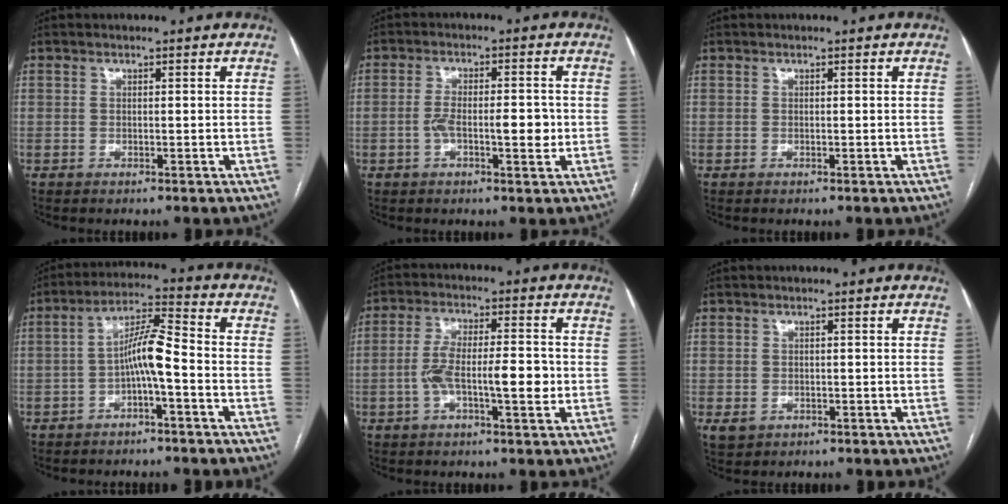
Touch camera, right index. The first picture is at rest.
{"total": 6.2, "force": [-1.0, 1.9, 5.8], "torque": [-0.104, 0.008, -0.016]}
{"total": 0.0}
{"total": 6.9, "force": [-1.9, 0.8, 6.6], "torque": [-0.122, 0.026, -0.035]}
{"total": 9.0, "force": [-1.6, 2.2, 8.6], "torque": [-0.158, 0.015, -0.027]}
{"total": 2.1, "force": [-0.5, 1.8, 0.8], "torque": [-0.016, -0.001, 0.005]}